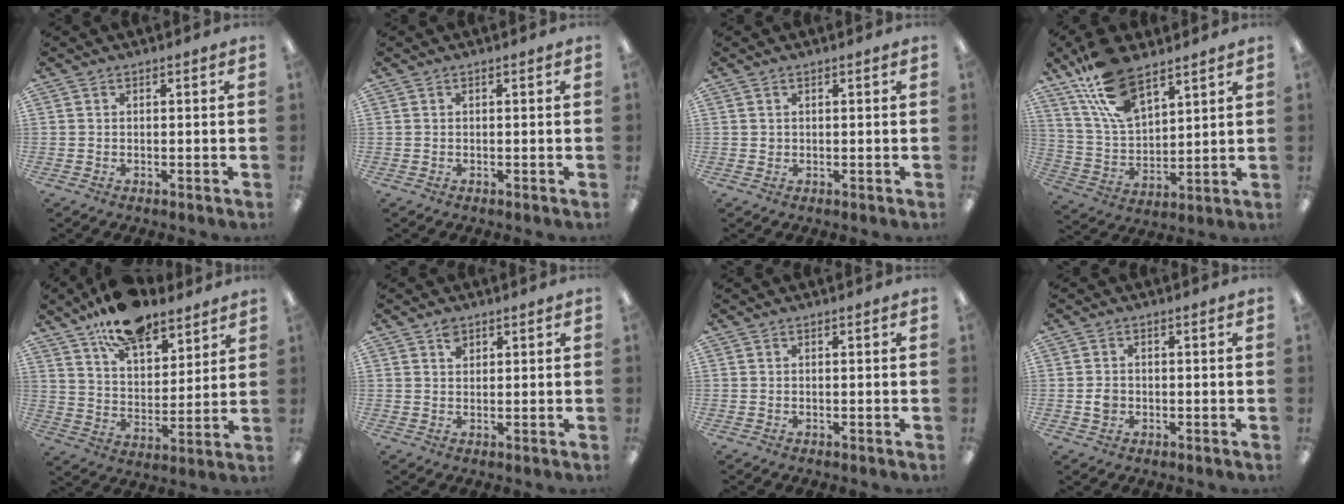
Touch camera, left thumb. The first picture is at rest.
{"total": 0.0}
{"total": 0.8, "force": [0.3, 0.7, 0.1], "torque": [-0.002, 0.004, 0.005]}
{"total": 16.0, "force": [10.8, 7.3, 9.4], "torque": [-0.197, -0.040, 0.196]}
{"total": 15.0, "force": [11.8, 6.6, 6.5], "torque": [-0.107, -0.067, 0.213]}
{"total": 2.5, "force": [1.7, 1.6, 1.0], "torque": [-0.007, -0.007, 0.028]}
{"total": 0.0}
{"total": 2.4, "force": [-0.3, 2.0, 1.2], "torque": [-0.014, 0.001, -0.009]}